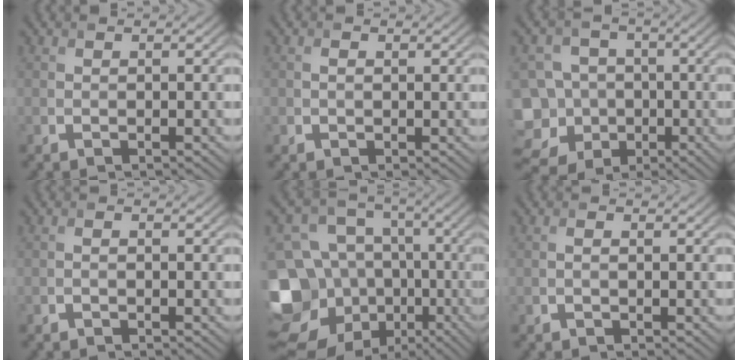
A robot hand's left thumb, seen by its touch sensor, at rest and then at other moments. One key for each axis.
{"total": 1.2, "fx": 0.1, "fy": 0.9, "fz": 0.7, "tx": -0.018, "ty": -0.002, "tz": 0.000}
{"total": 15.4, "fx": -7.1, "fy": 12.9, "fz": 4.5, "tx": -0.149, "ty": -0.025, "tz": -0.120}
{"total": 0.9, "fx": -0.5, "fy": 0.4, "fz": 0.5, "tx": -0.009, "ty": -0.001, "tz": -0.010}
{"total": 19.4, "fx": -6.6, "fy": 16.2, "fz": 8.3, "tx": -0.226, "ty": -0.005, "tz": -0.118}
{"total": 1.2, "fx": -0.3, "fy": 0.6, "fz": 0.9, "tx": -0.018, "ty": 0.000, "tz": -0.005}